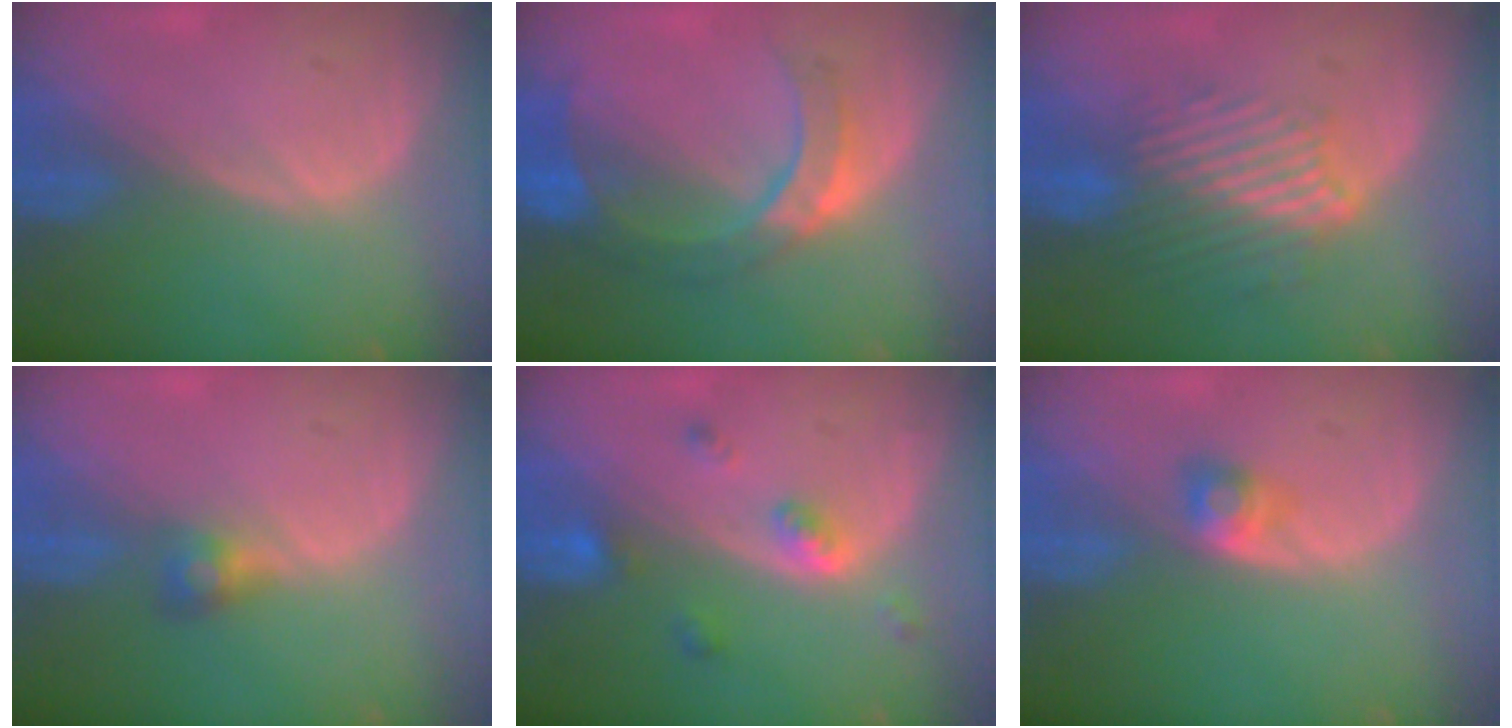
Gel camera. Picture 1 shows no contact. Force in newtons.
{"total": 7.4, "press": 7.3, "slide": 1.0}
{"total": 9.7, "press": 8.1, "slide": 5.3}
{"total": 2.6, "press": 2.5, "slide": 0.2}
{"total": 4.4, "press": 4.1, "slide": 1.7}
{"total": 2.7, "press": 2.4, "slide": 1.1}